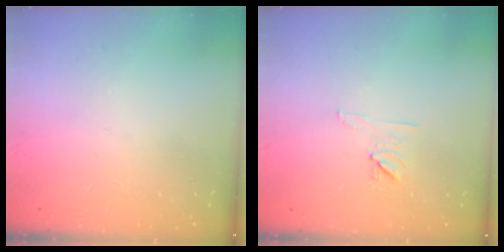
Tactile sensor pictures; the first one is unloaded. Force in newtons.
{"total": 7.3, "press": 7.2, "slide": 1.3}